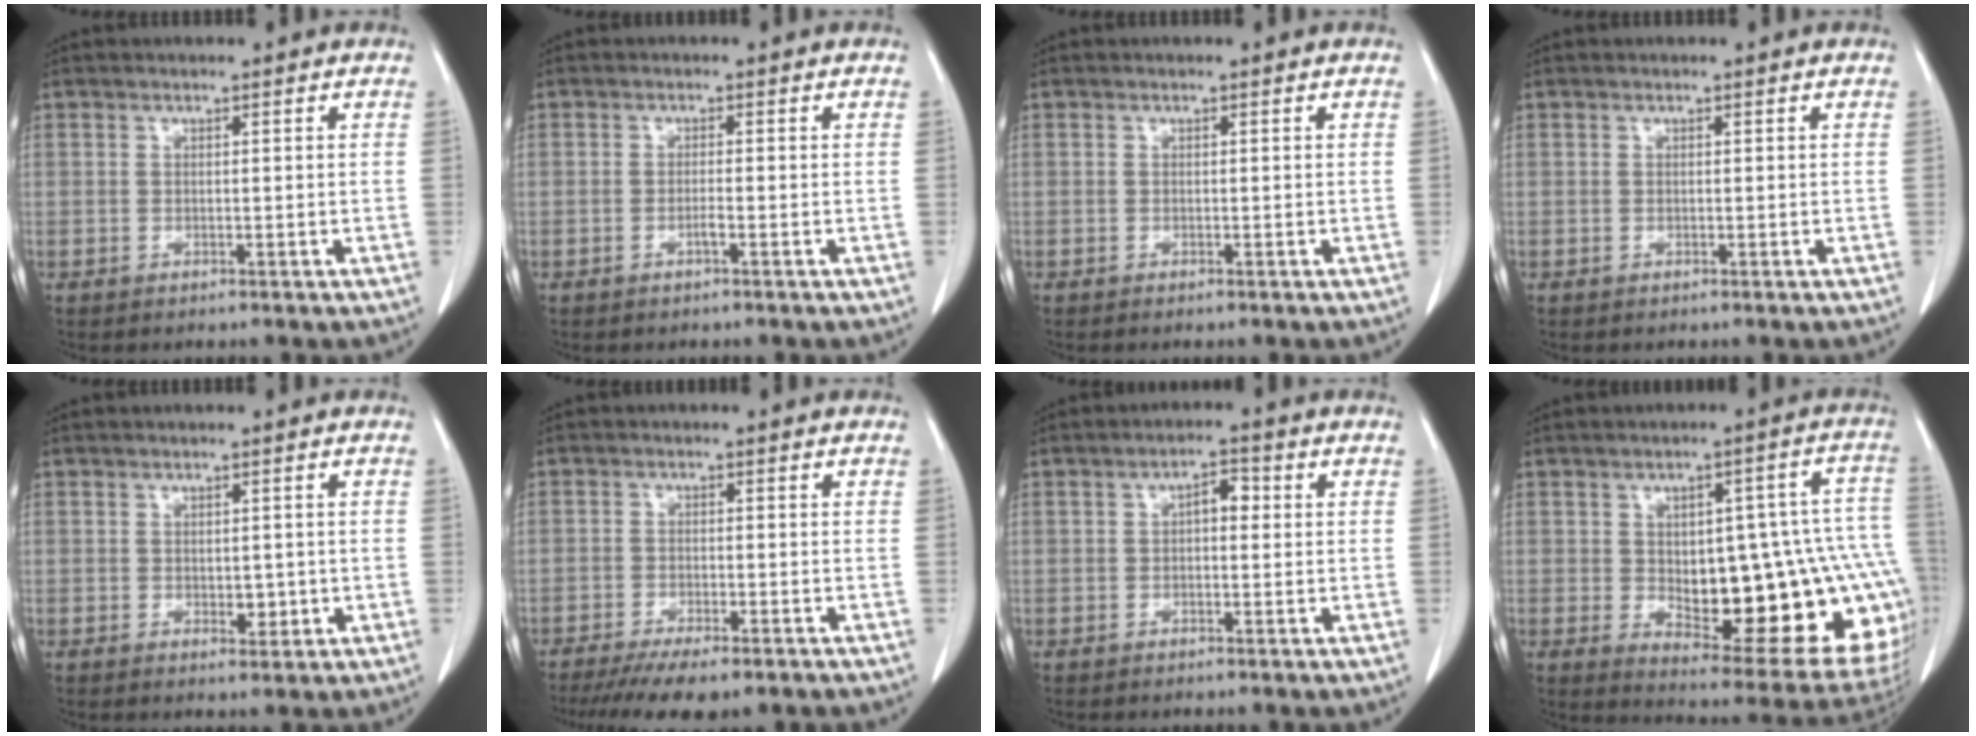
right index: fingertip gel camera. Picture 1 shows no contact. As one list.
[{"total": 1.1, "force": [-0.7, -0.1, 0.9], "torque": [-0.019, 0.001, -0.012]}, {"total": 0.0}, {"total": 0.0}, {"total": 2.4, "force": [-0.5, 1.4, 1.8], "torque": [-0.022, 0.000, -0.001]}, {"total": 8.6, "force": [-6.5, 2.3, 5.0], "torque": [-0.072, -0.012, -0.101]}, {"total": 3.1, "force": [0.3, 1.5, 2.7], "torque": [-0.040, 0.014, 0.002]}, {"total": 24.7, "force": [-3.7, 8.3, 23.0], "torque": [-0.219, 0.025, -0.022]}]